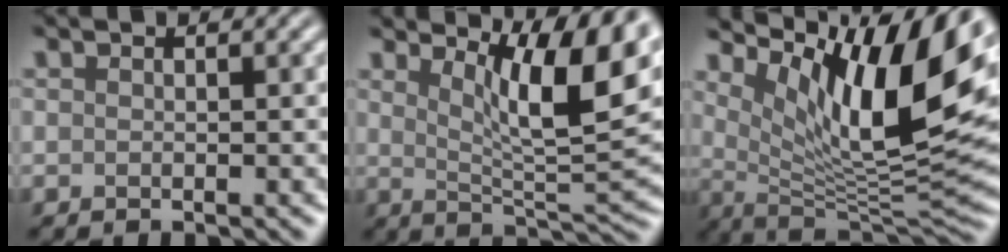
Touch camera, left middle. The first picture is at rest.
{"total": 9.6, "force": [4.4, 2.5, 8.2], "torque": [-0.127, -0.005, 0.079]}
{"total": 12.4, "force": [5.9, 3.4, 10.4], "torque": [-0.170, -0.008, 0.114]}